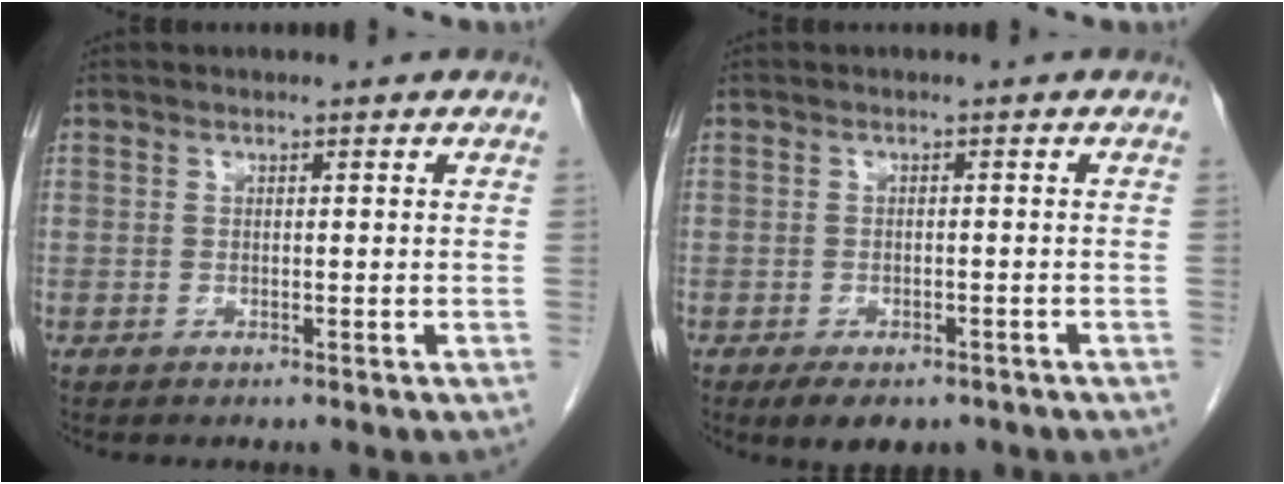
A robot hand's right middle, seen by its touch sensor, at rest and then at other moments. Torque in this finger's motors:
{"motor_torque": [0.43, -0.23, 0.11, 0.03]}